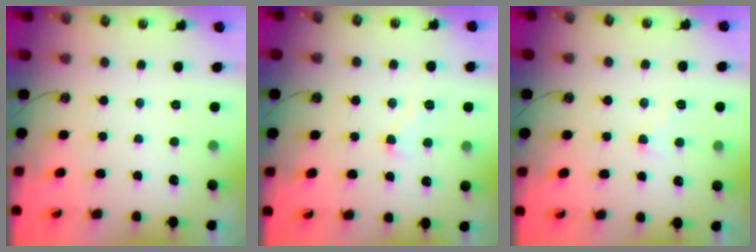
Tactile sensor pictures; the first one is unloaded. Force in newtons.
{"total": 2.2, "press": 2.1, "slide": 0.6}
{"total": 0.9, "press": 0.7, "slide": 0.5}